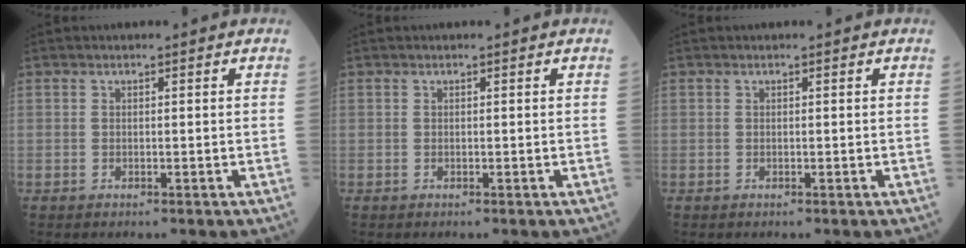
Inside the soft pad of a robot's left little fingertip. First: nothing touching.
{"total": 0.0}
{"total": 0.0}